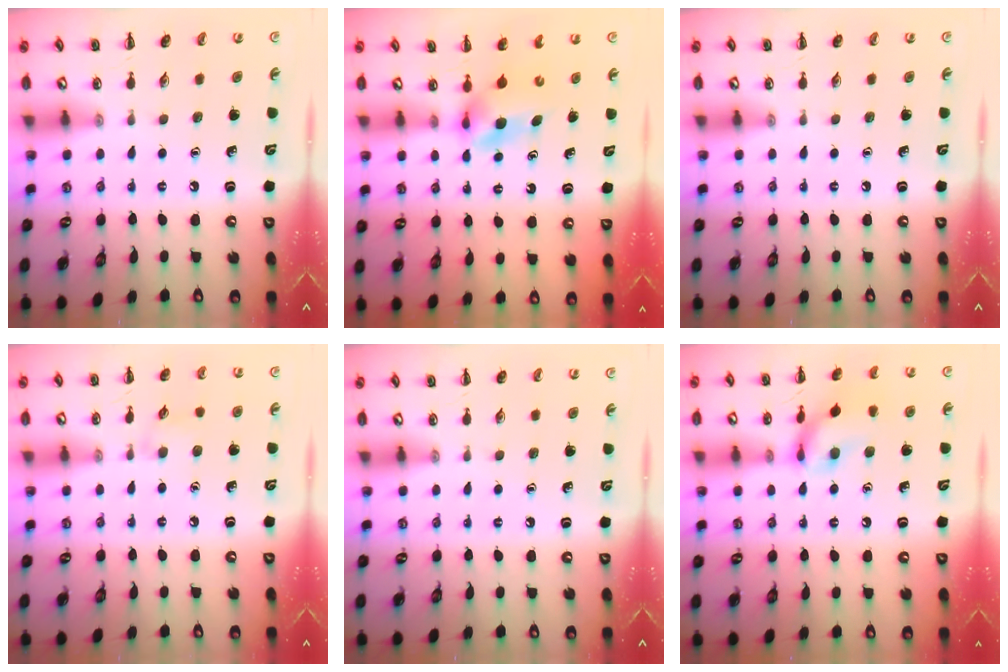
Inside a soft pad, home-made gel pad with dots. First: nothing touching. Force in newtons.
{"total": 3.9, "press": 3.9, "slide": 0.5}
{"total": 0.0}
{"total": 5.8, "press": 5.4, "slide": 2.1}
{"total": 0.0}
{"total": 13.6, "press": 13.5, "slide": 1.5}